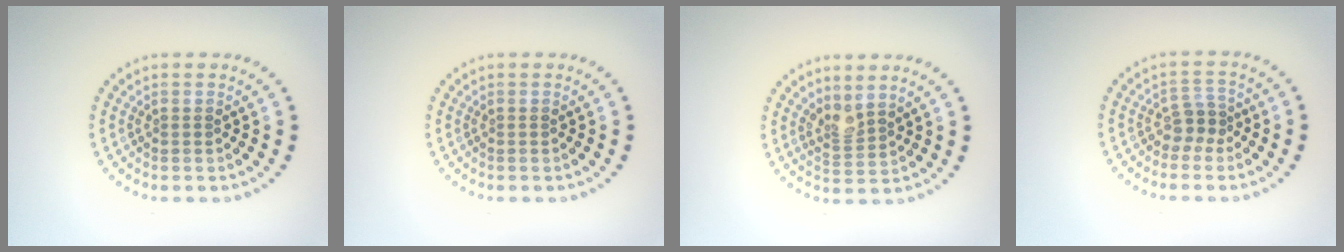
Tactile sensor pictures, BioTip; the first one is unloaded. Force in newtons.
{"total": 0.0}
{"total": 2.0, "press": 1.5, "slide": 1.3}
{"total": 2.0, "press": 1.5, "slide": 1.3}